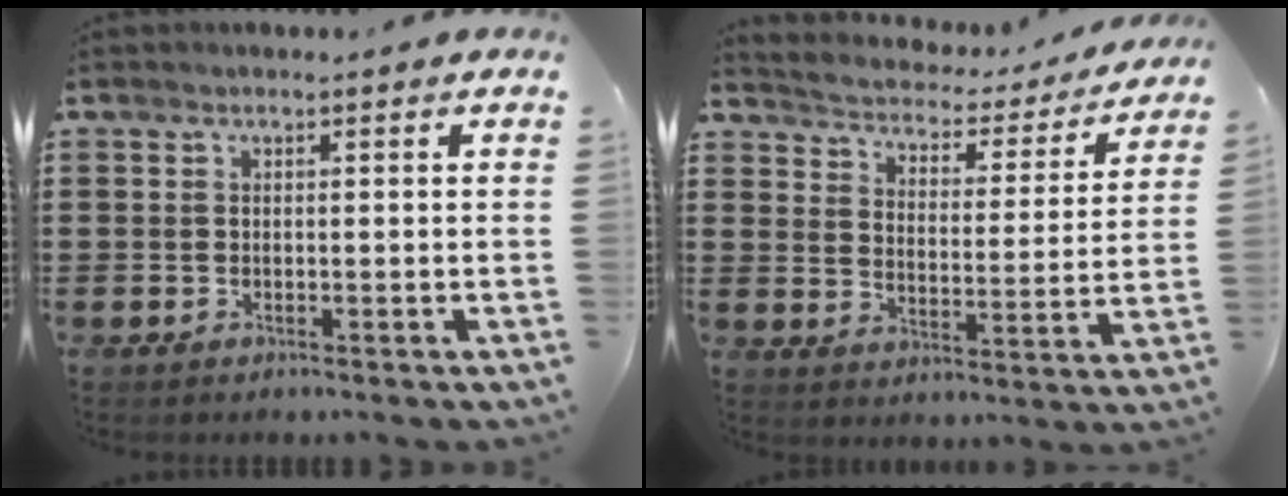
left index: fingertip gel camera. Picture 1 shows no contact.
{"total": 2.5, "force": [2.4, 0.5, 0.1], "torque": [-0.022, -0.026, 0.030]}